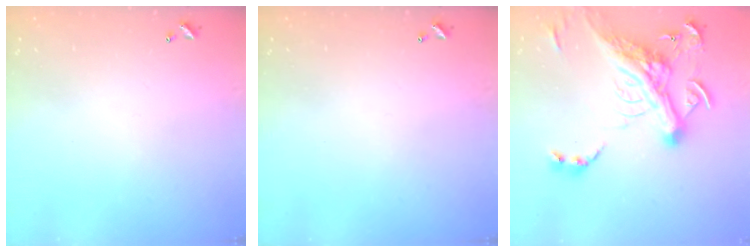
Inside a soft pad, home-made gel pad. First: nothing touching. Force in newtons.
{"total": 0.0}
{"total": 14.9, "press": 14.6, "slide": 2.7}